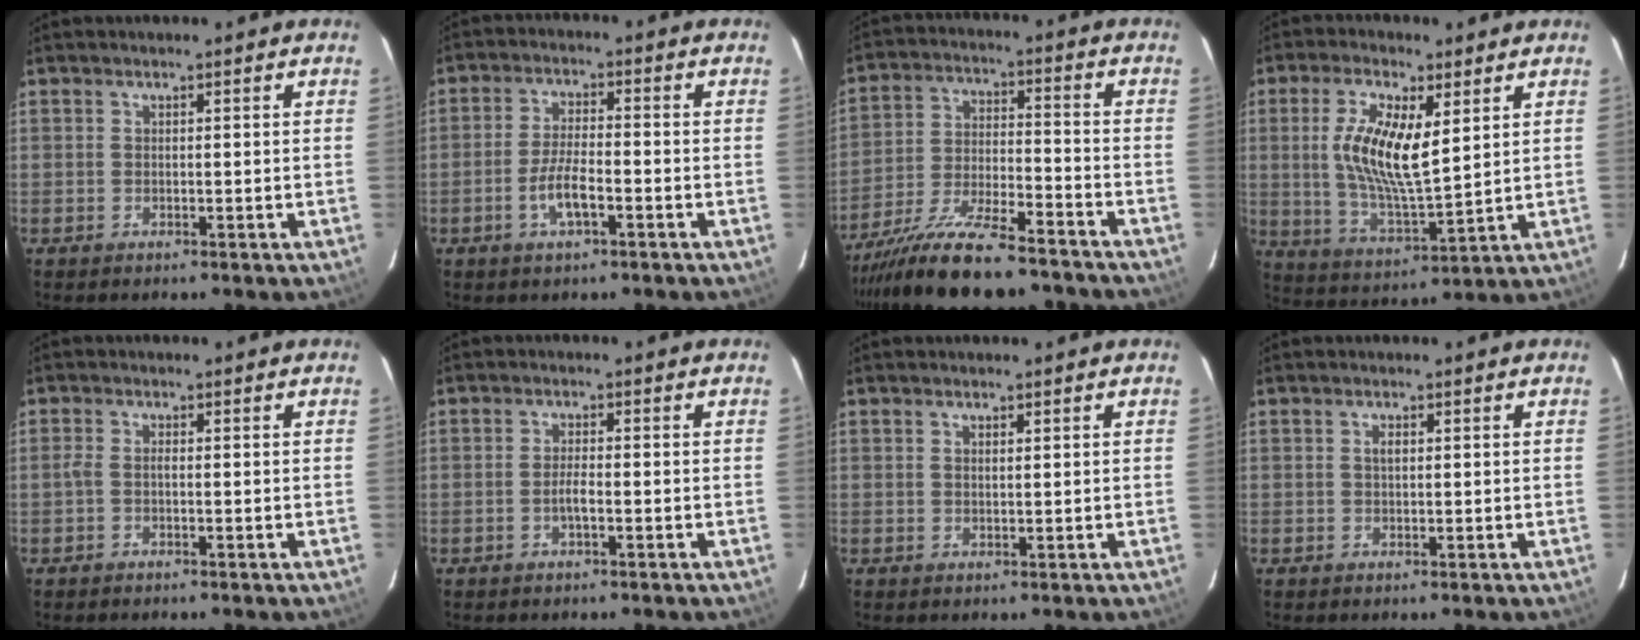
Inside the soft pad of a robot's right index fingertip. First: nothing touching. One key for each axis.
{"total": 5.8, "fx": -2.6, "fy": 1.7, "fz": 4.9, "tx": -0.103, "ty": -0.002, "tz": -0.048}
{"total": 18.8, "fx": -15.9, "fy": 4.5, "fz": 9.0, "tx": -0.175, "ty": -0.030, "tz": -0.251}
{"total": 13.2, "fx": 3.4, "fy": 4.4, "fz": 12.0, "tx": -0.234, "ty": -0.001, "tz": 0.069}
{"total": 1.3, "fx": -0.6, "fy": 0.3, "fz": 1.2, "tx": -0.025, "ty": 0.002, "tz": -0.013}
{"total": 1.6, "fx": -0.7, "fy": 0.3, "fz": 1.4, "tx": -0.028, "ty": 0.000, "tz": -0.014}
{"total": 0.8, "fx": 0.5, "fy": 0.3, "fz": 0.5, "tx": -0.011, "ty": 0.001, "tz": 0.010}
{"total": 1.2, "fx": 0.3, "fy": 0.6, "fz": 0.9, "tx": -0.016, "ty": 0.003, "tz": 0.004}